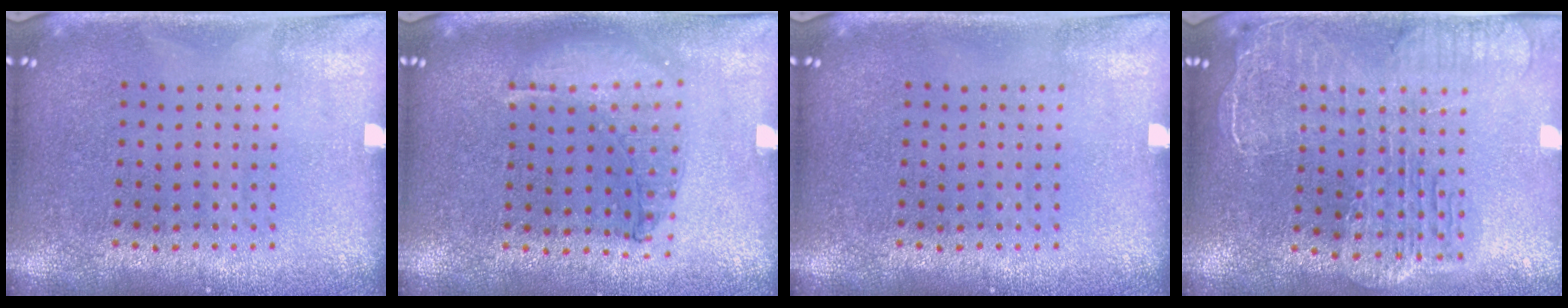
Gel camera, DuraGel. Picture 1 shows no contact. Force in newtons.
{"total": 1.0, "press": 0.9, "slide": 0.3}
{"total": 0.0}
{"total": 2.4, "press": 2.1, "slide": 1.1}